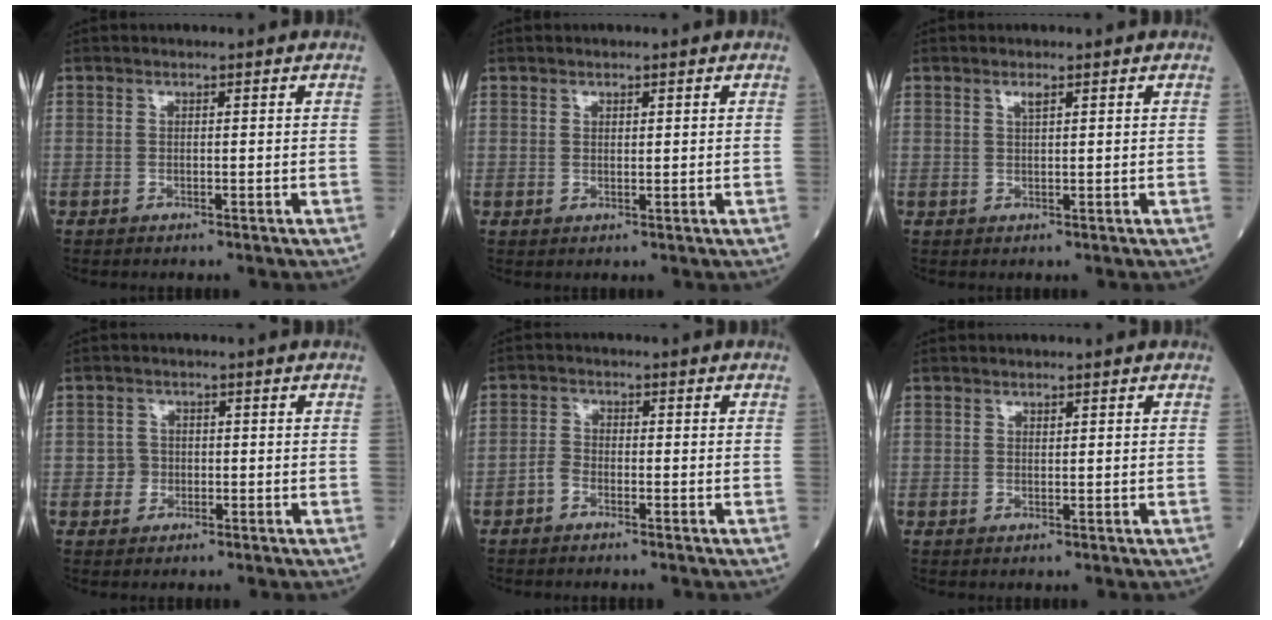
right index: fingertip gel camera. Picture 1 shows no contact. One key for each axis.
{"total": 0.6, "fx": 0.4, "fy": 0.3, "fz": 0.3, "tx": -0.006, "ty": -0.004, "tz": 0.006}
{"total": 0.9, "fx": 0.6, "fy": 0.1, "fz": 0.7, "tx": -0.018, "ty": 0.004, "tz": 0.014}
{"total": 1.8, "fx": -0.5, "fy": 1.7, "fz": 0.2, "tx": 0.002, "ty": 0.007, "tz": -0.011}
{"total": 2.0, "fx": -1.5, "fy": 1.0, "fz": 0.9, "tx": -0.019, "ty": 0.004, "tz": -0.031}
{"total": 0.0}